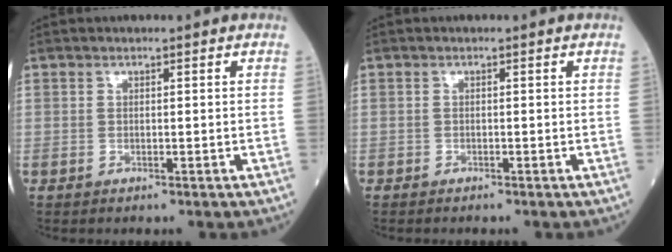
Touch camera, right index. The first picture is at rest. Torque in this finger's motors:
{"motor_torque": [-0.22, -0.19, -0.07, -0.01]}